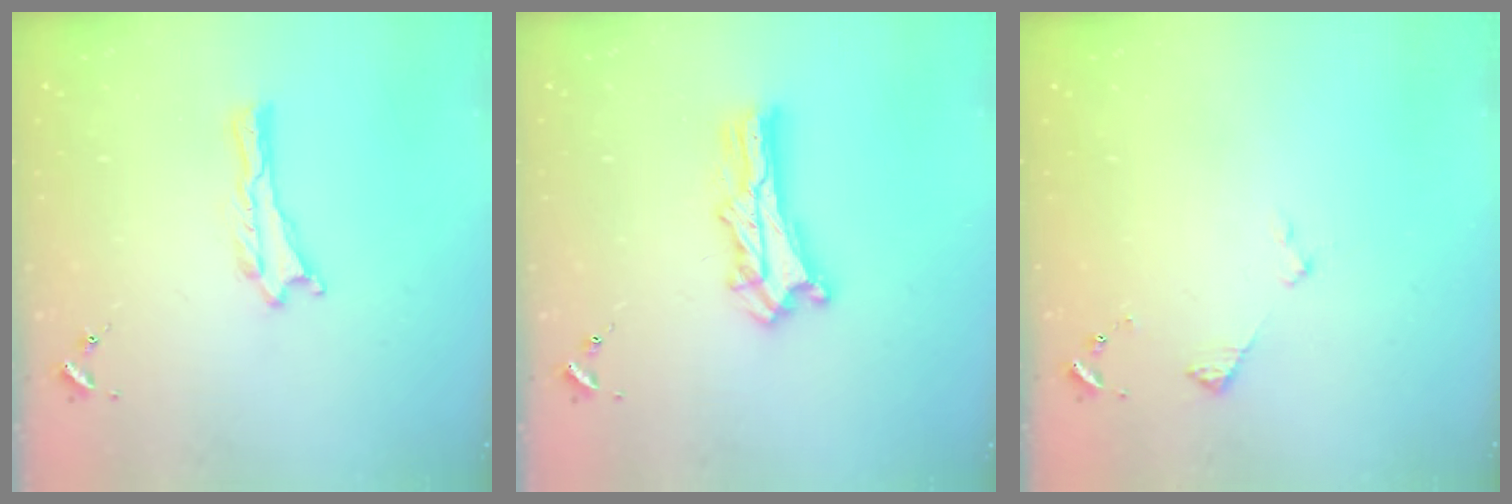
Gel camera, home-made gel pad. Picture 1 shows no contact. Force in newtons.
{"total": 7.2, "press": 7.1, "slide": 0.6}
{"total": 2.9, "press": 2.9, "slide": 0.3}